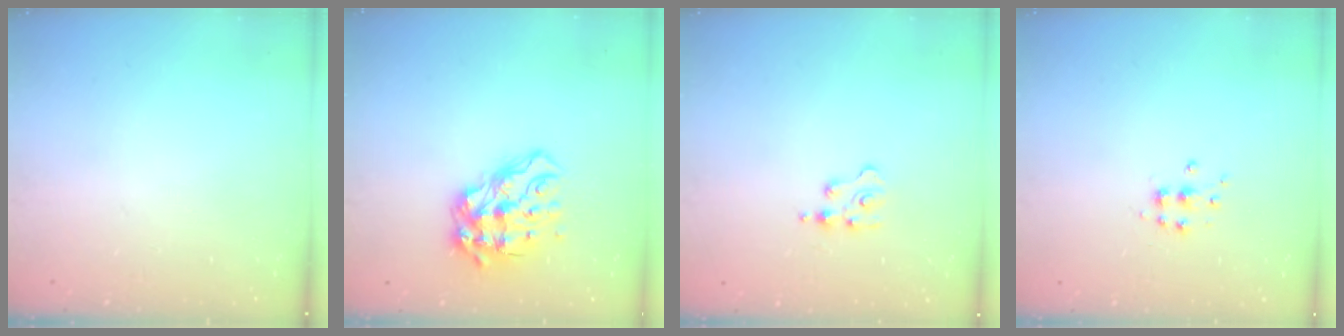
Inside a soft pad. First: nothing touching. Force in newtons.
{"total": 12.6, "press": 12.5, "slide": 1.6}
{"total": 2.5, "press": 2.4, "slide": 0.4}
{"total": 5.4, "press": 5.4, "slide": 0.5}